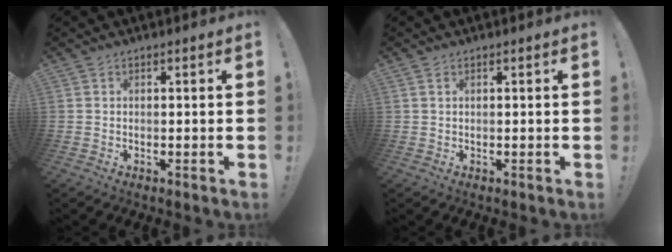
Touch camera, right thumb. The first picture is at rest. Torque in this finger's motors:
{"motor_torque": [0.06, 0.00, 0.03, -0.19, 0.02]}